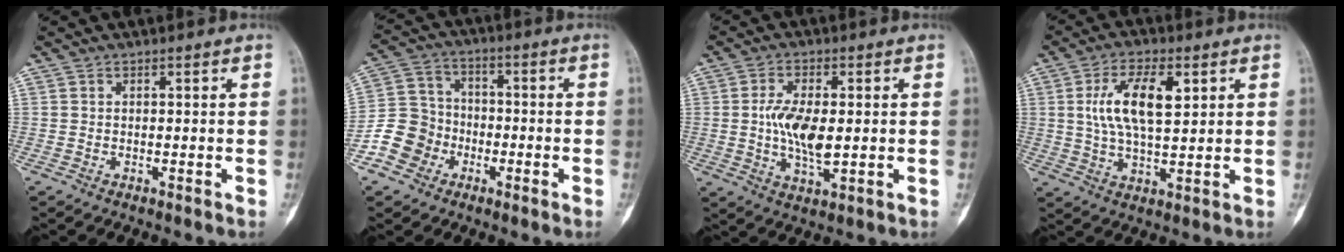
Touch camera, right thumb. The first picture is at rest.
{"total": 9.5, "force": [-4.2, 8.2, 2.4], "torque": [-0.015, 0.049, -0.082]}
{"total": 8.7, "force": [0.1, 3.8, 7.8], "torque": [-0.154, -0.010, 0.003]}
{"total": 11.1, "force": [3.1, 4.9, 9.5], "torque": [-0.176, -0.004, 0.058]}